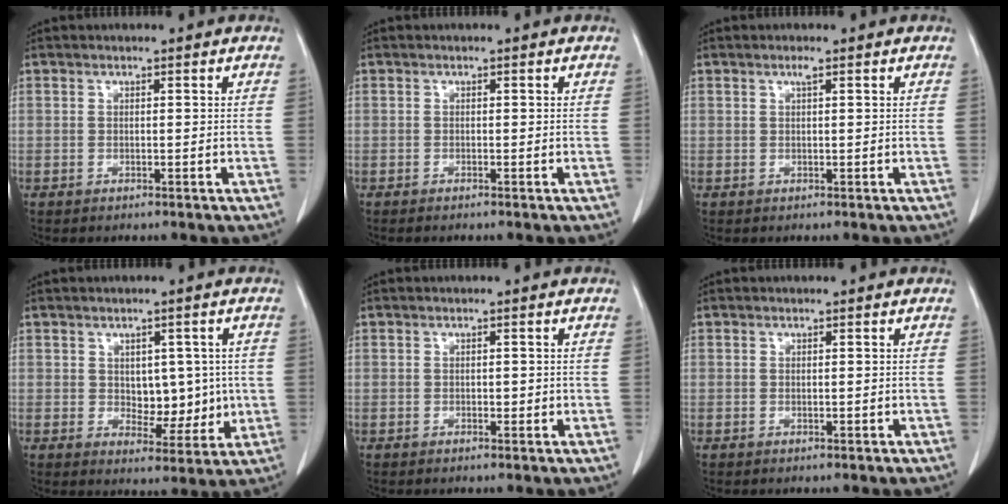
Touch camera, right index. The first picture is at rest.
{"total": 0.5, "force": [-0.5, 0.0, 0.2], "torque": [-0.009, -0.002, -0.009]}
{"total": 0.8, "force": [0.4, 0.0, 0.7], "torque": [-0.013, 0.002, 0.008]}
{"total": 6.6, "force": [0.4, 4.1, 5.2], "torque": [-0.061, 0.002, 0.020]}
{"total": 1.1, "force": [-0.1, 0.6, 0.9], "torque": [-0.012, 0.000, 0.000]}
{"total": 0.5, "force": [-0.1, 0.1, 0.5], "torque": [-0.012, -0.002, 0.001]}